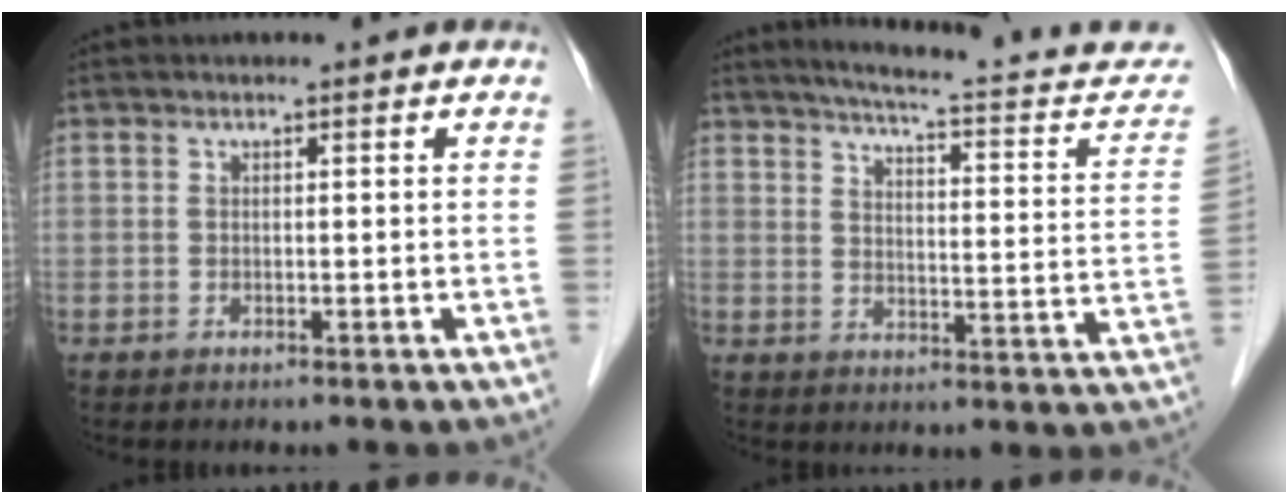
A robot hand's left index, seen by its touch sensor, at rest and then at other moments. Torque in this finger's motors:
{"motor_torque": [-0.83, -1.31, 0.08, 0.02]}